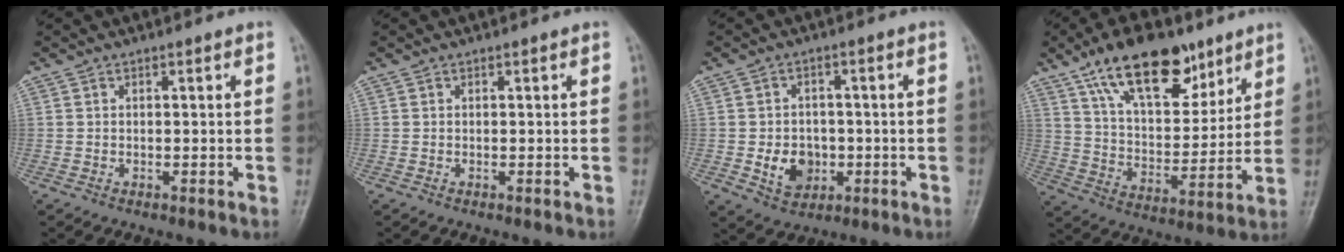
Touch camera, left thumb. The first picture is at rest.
{"total": 0.0}
{"total": 6.9, "force": [-1.5, 5.6, 3.7], "torque": [-0.032, 0.007, -0.017]}
{"total": 19.2, "force": [12.1, 9.2, 11.7], "torque": [-0.148, -0.047, 0.213]}